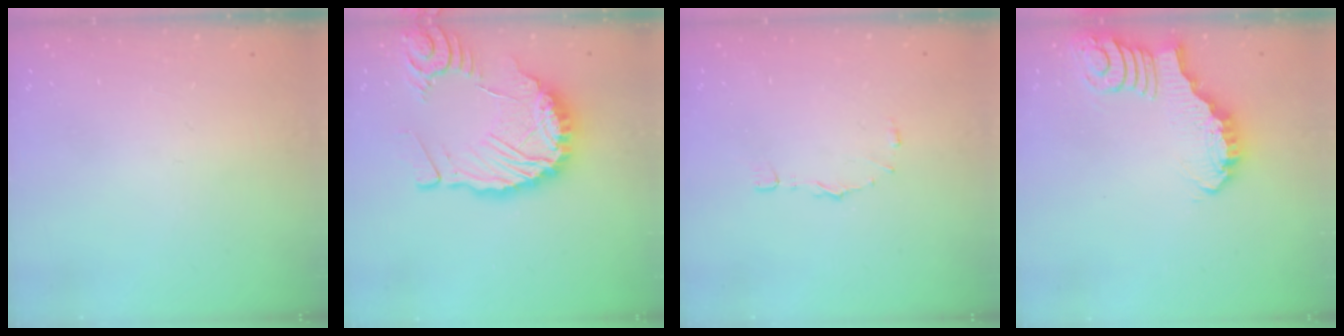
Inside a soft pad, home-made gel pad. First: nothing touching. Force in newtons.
{"total": 14.2, "press": 14.1, "slide": 1.6}
{"total": 5.1, "press": 5.0, "slide": 0.6}
{"total": 2.9, "press": 2.9, "slide": 0.2}